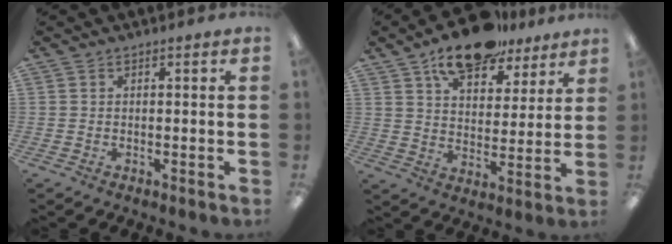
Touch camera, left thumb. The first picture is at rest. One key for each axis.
{"total": 21.0, "fx": 15.5, "fy": 8.5, "fz": 11.3, "tx": -0.200, "ty": -0.079, "tz": 0.273}